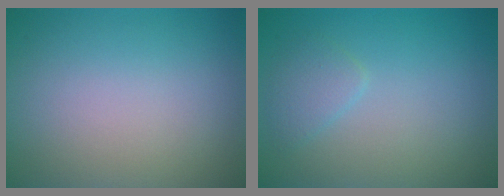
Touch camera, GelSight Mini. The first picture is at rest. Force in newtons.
{"total": 1.5, "press": 1.5, "slide": 0.1}